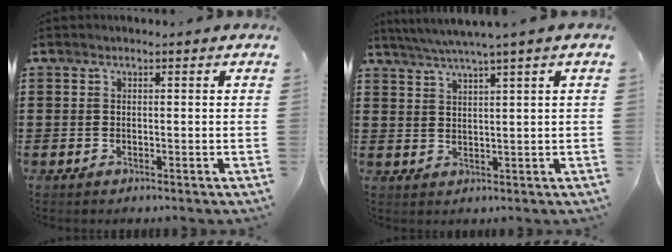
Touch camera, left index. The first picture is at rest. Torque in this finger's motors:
{"motor_torque": [2.14, 0.00, 0.60, 0.15]}